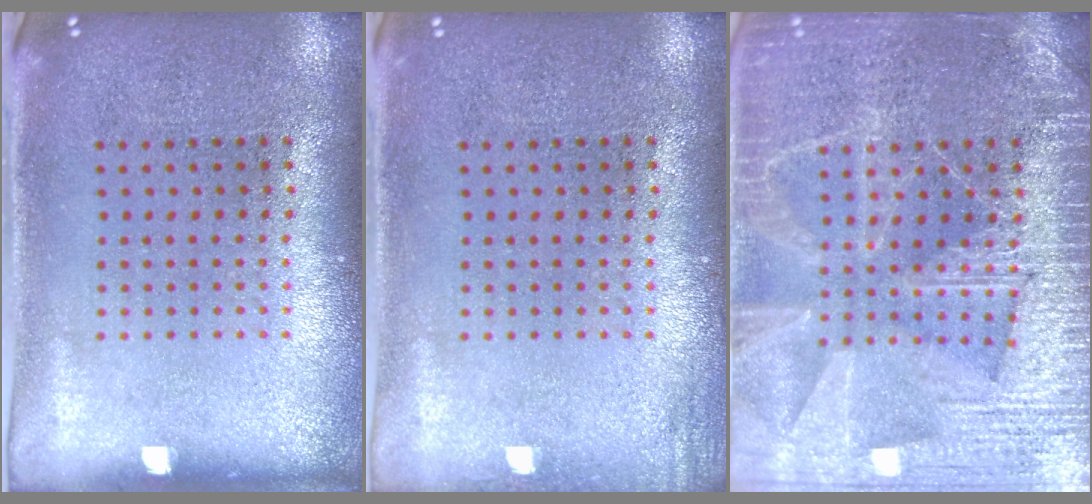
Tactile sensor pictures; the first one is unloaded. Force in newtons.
{"total": 0.9, "press": 0.9, "slide": 0.1}
{"total": 6.5, "press": 6.5, "slide": 0.8}